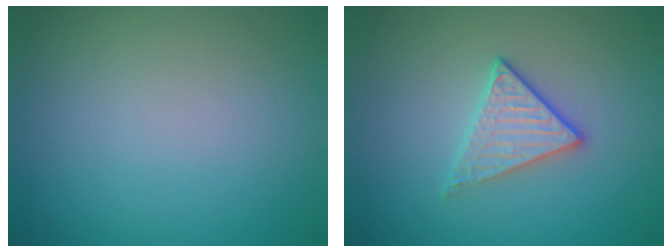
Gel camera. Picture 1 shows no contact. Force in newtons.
{"total": 2.7, "press": 2.4, "slide": 1.2}